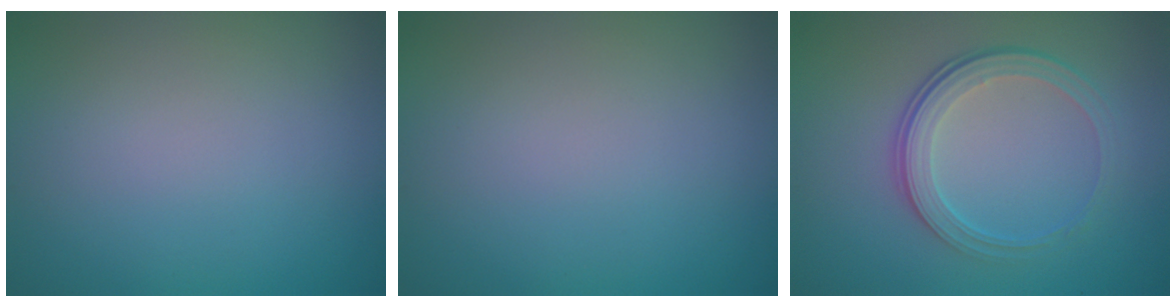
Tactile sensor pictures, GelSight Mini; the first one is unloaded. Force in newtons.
{"total": 0.0}
{"total": 4.3, "press": 2.9, "slide": 3.2}